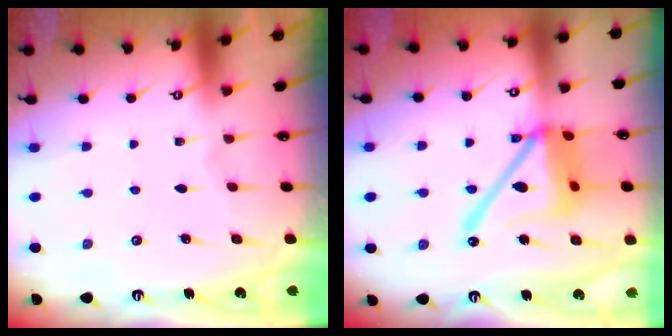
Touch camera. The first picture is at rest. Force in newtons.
{"total": 18.7, "press": 18.6, "slide": 1.9}